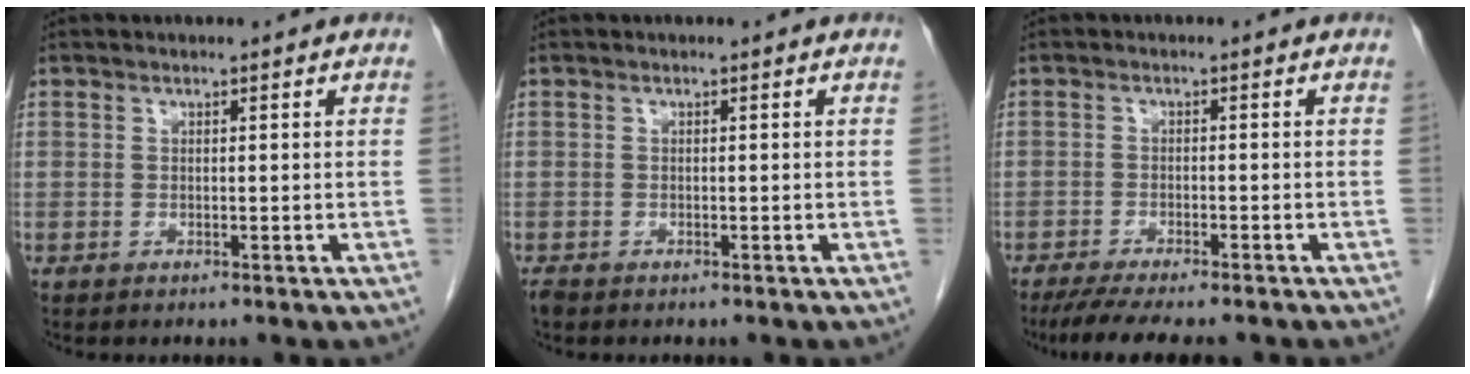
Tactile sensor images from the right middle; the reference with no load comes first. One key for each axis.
{"total": 0.9, "fx": -0.7, "fy": 0.4, "fz": 0.3, "tx": -0.013, "ty": -0.002, "tz": -0.013}
{"total": 9.8, "fx": -8.4, "fy": 1.3, "fz": 5.0, "tx": -0.072, "ty": -0.015, "tz": -0.124}